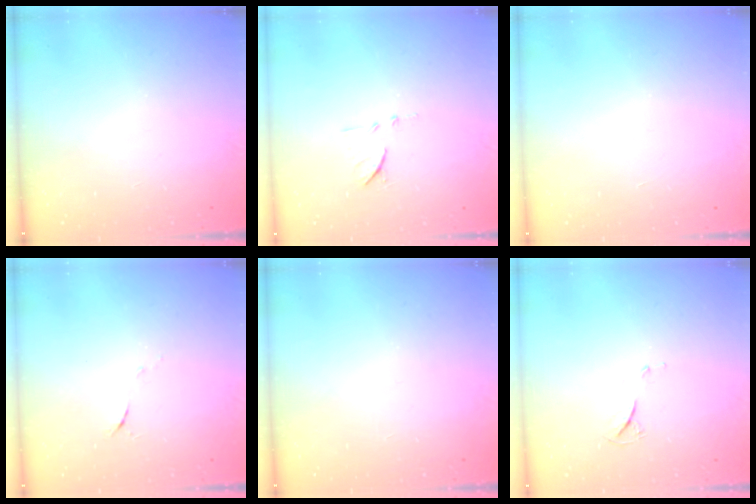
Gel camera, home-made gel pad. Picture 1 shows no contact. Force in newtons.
{"total": 8.1, "press": 8.0, "slide": 0.7}
{"total": 1.5, "press": 1.5, "slide": 0.1}
{"total": 5.2, "press": 5.1, "slide": 1.2}
{"total": 0.0}
{"total": 4.5, "press": 4.5, "slide": 0.6}